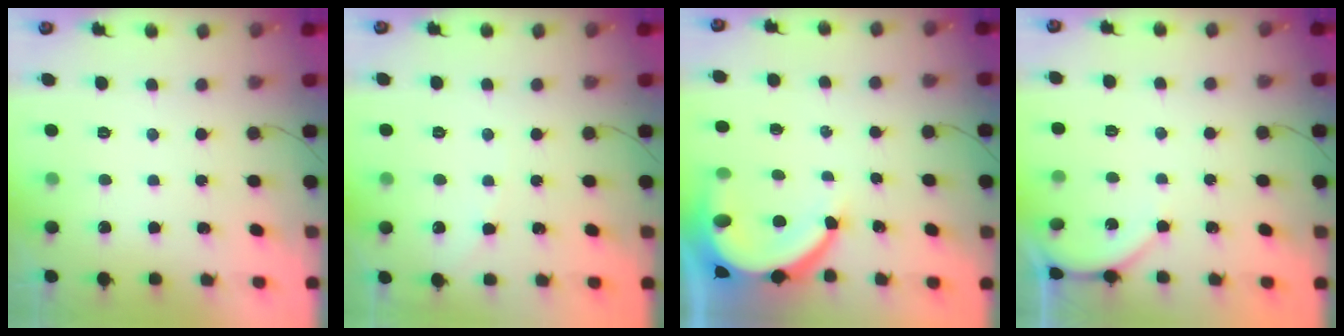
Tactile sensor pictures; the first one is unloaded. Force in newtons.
{"total": 4.0, "press": 4.0, "slide": 0.6}
{"total": 10.5, "press": 10.4, "slide": 1.4}
{"total": 3.9, "press": 3.8, "slide": 0.5}